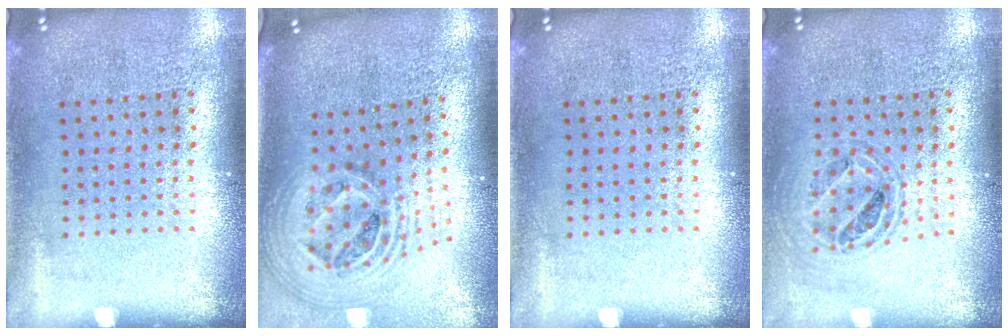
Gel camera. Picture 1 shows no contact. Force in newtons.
{"total": 2.7, "press": 2.0, "slide": 1.9}
{"total": 0.0}
{"total": 0.9, "press": 0.8, "slide": 0.2}